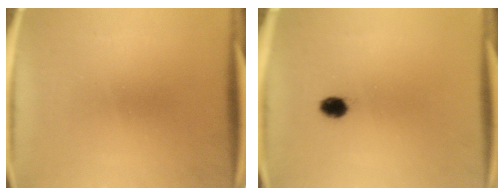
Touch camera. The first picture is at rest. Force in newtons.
{"total": 2.9}